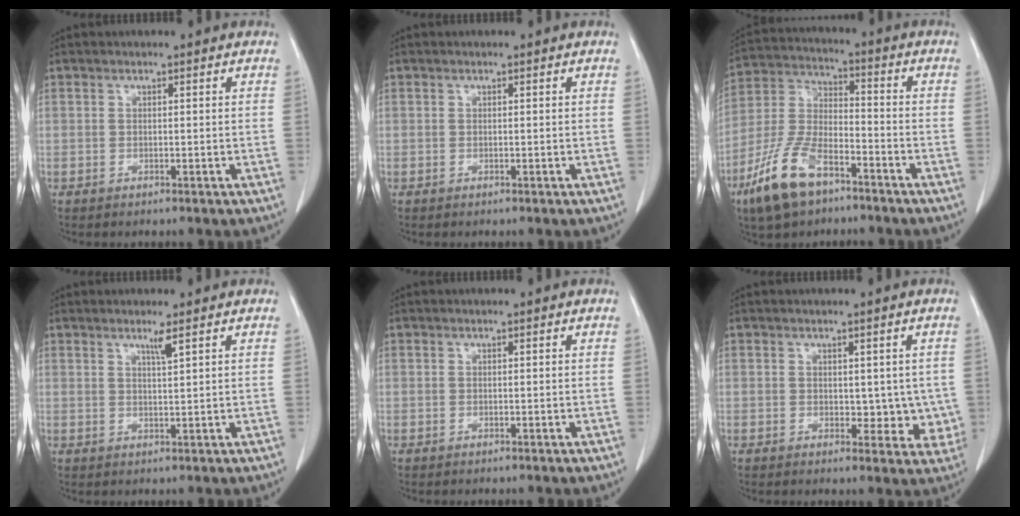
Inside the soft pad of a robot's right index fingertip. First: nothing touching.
{"total": 0.0}
{"total": 13.8, "force": [-8.3, 5.9, 9.3], "torque": [-0.209, -0.004, -0.159]}
{"total": 2.4, "force": [1.5, 0.0, 1.9], "torque": [-0.038, -0.003, 0.030]}
{"total": 0.0}
{"total": 6.5, "force": [0.2, 4.4, 4.8], "torque": [-0.045, 0.006, 0.012]}